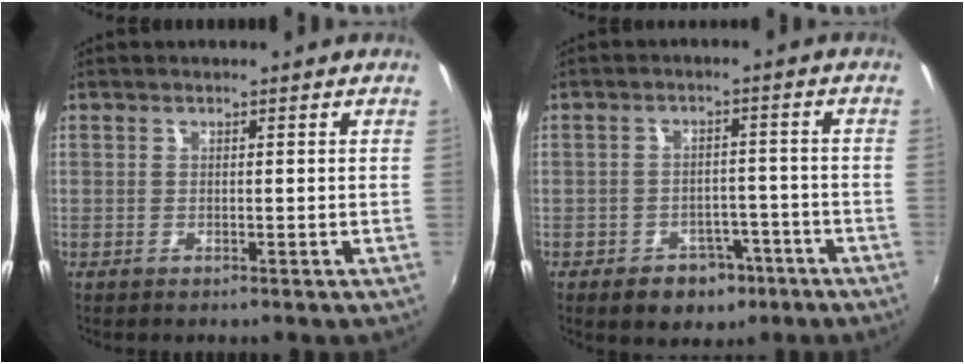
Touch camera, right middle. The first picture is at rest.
{"total": 7.7, "force": [-4.6, 5.4, 3.0], "torque": [-0.069, 0.014, -0.044]}